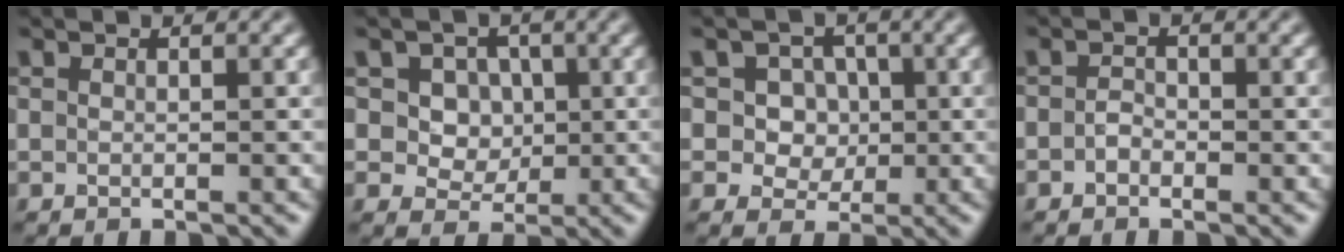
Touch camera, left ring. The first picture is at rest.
{"total": 6.1, "force": [2.1, 4.9, 2.8], "torque": [-0.048, 0.013, 0.022]}
{"total": 4.7, "force": [1.1, 4.0, 2.2], "torque": [-0.020, 0.017, 0.003]}
{"total": 1.0, "force": [-0.4, 0.7, 0.6], "torque": [-0.014, 0.001, -0.011]}